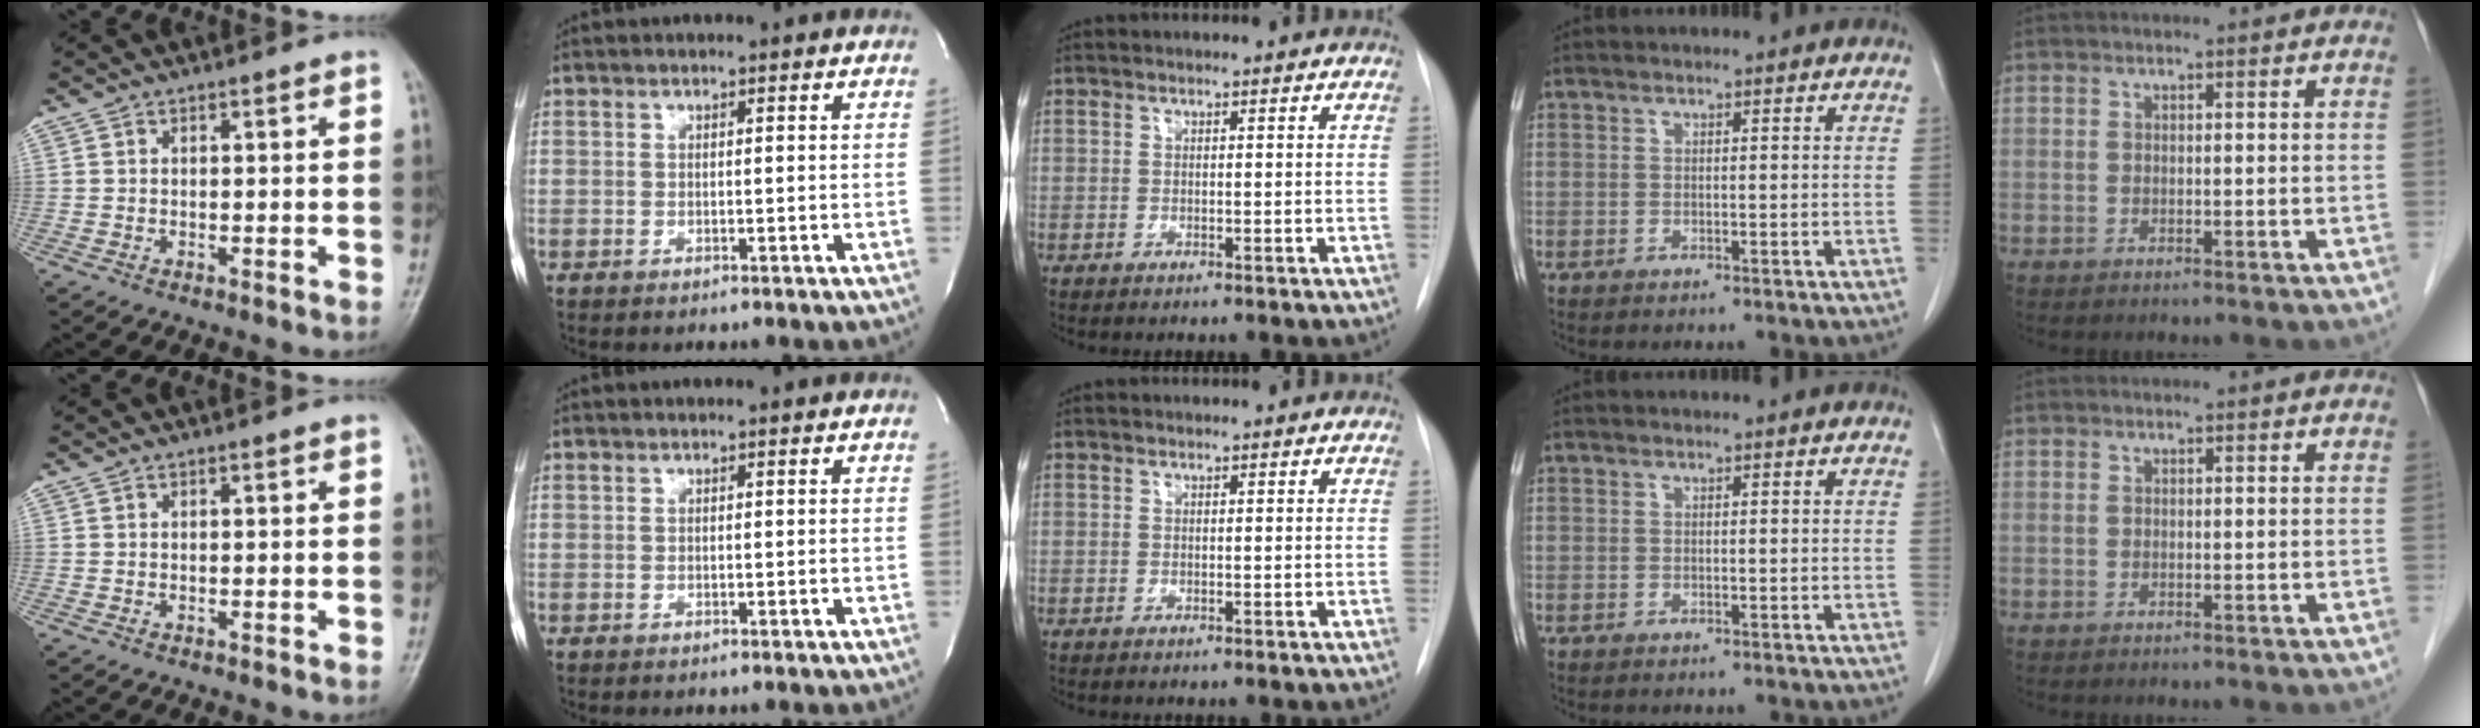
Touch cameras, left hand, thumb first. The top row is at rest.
{}